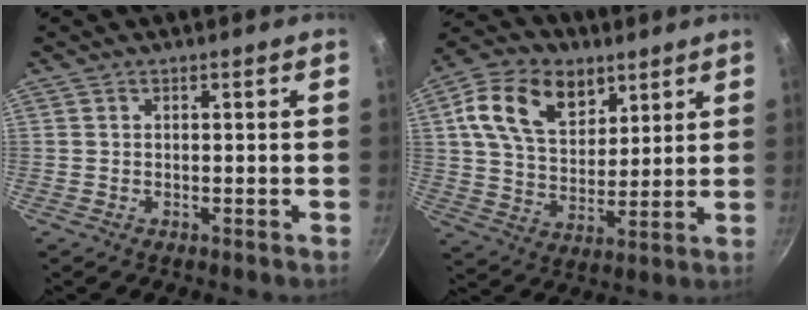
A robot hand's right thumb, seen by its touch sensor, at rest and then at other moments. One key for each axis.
{"total": 15.8, "fx": 7.0, "fy": 10.5, "fz": 9.5, "tx": -0.145, "ty": -0.018, "tz": 0.118}